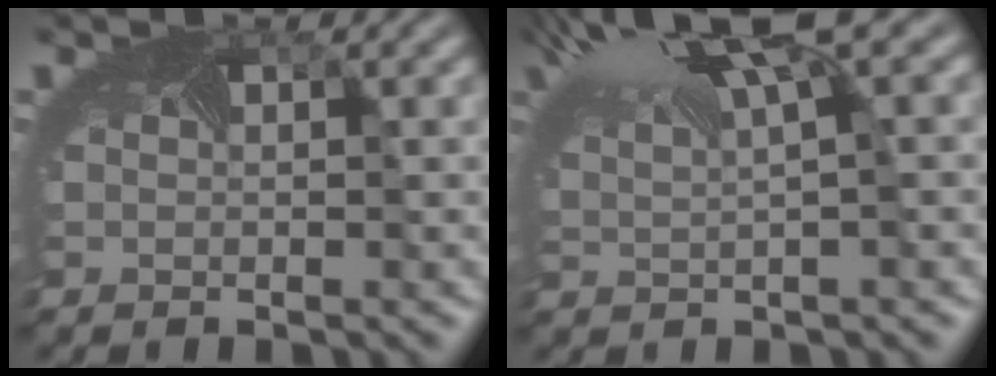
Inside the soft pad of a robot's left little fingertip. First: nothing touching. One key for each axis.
{"total": 7.0, "fx": 3.9, "fy": 1.6, "fz": 5.6, "tx": -0.124, "ty": 0.010, "tz": 0.081}